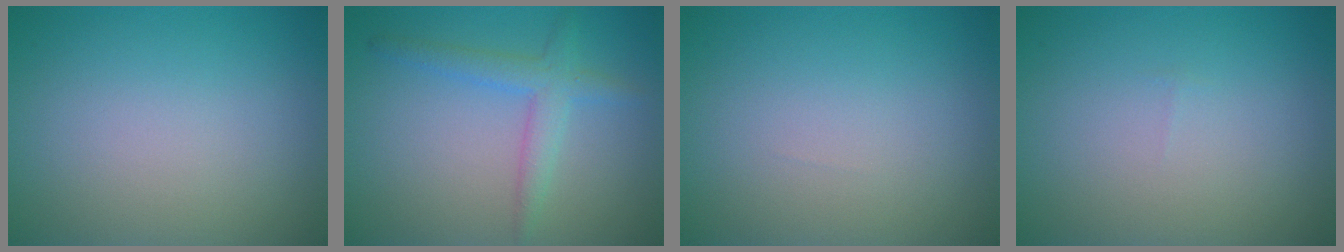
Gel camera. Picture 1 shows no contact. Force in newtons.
{"total": 2.8, "press": 2.8, "slide": 0.2}
{"total": 0.0}
{"total": 0.0}